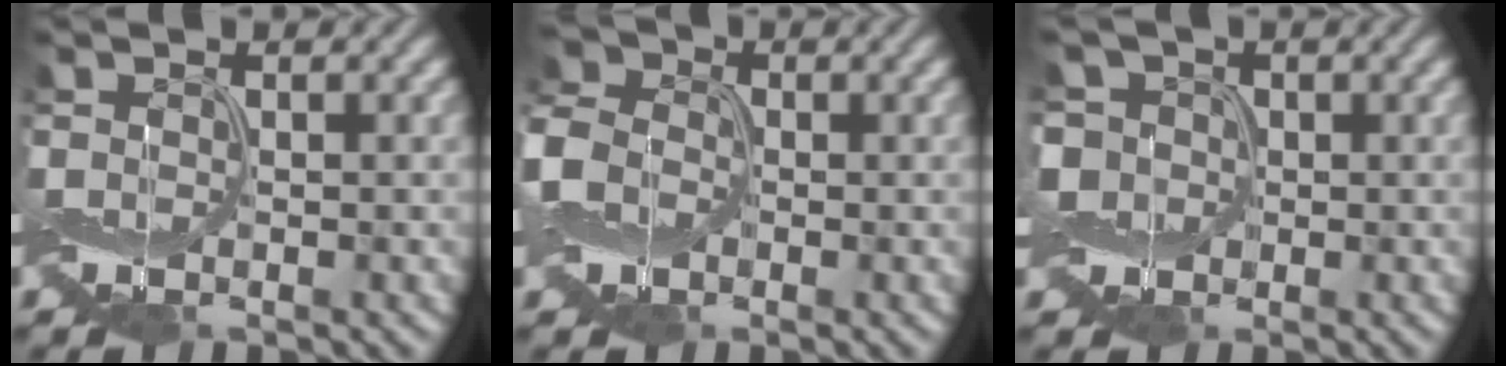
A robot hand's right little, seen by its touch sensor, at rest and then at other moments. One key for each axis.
{"total": 6.1, "fx": -1.3, "fy": 4.9, "fz": 3.3, "tx": -0.101, "ty": 0.005, "tz": -0.035}
{"total": 3.3, "fx": 0.0, "fy": 3.2, "fz": 1.1, "tx": -0.039, "ty": 0.016, "tz": -0.010}